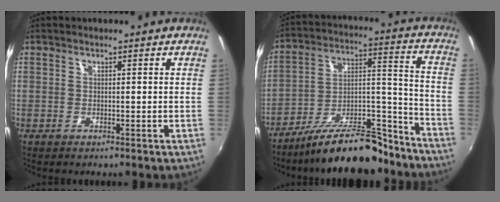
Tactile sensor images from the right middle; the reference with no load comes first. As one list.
[{"total": 20.2, "force": [-16.2, 5.9, 10.6], "torque": [-0.173, 0.018, -0.241]}]